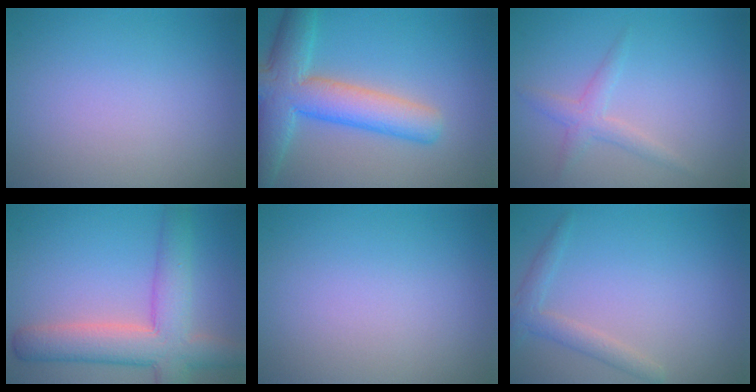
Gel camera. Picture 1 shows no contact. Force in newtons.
{"total": 7.5, "press": 7.5, "slide": 0.2}
{"total": 1.8, "press": 1.8, "slide": 0.1}
{"total": 7.1, "press": 7.1, "slide": 0.4}
{"total": 0.0}
{"total": 1.9, "press": 1.9, "slide": 0.1}